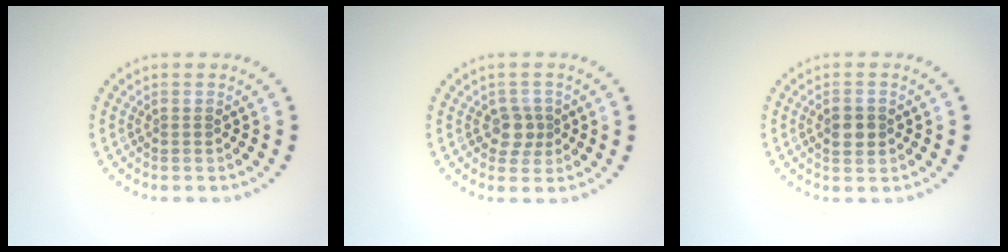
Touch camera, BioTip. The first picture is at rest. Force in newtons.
{"total": 2.0, "press": 1.7, "slide": 1.0}
{"total": 2.4, "press": 2.4, "slide": 0.2}